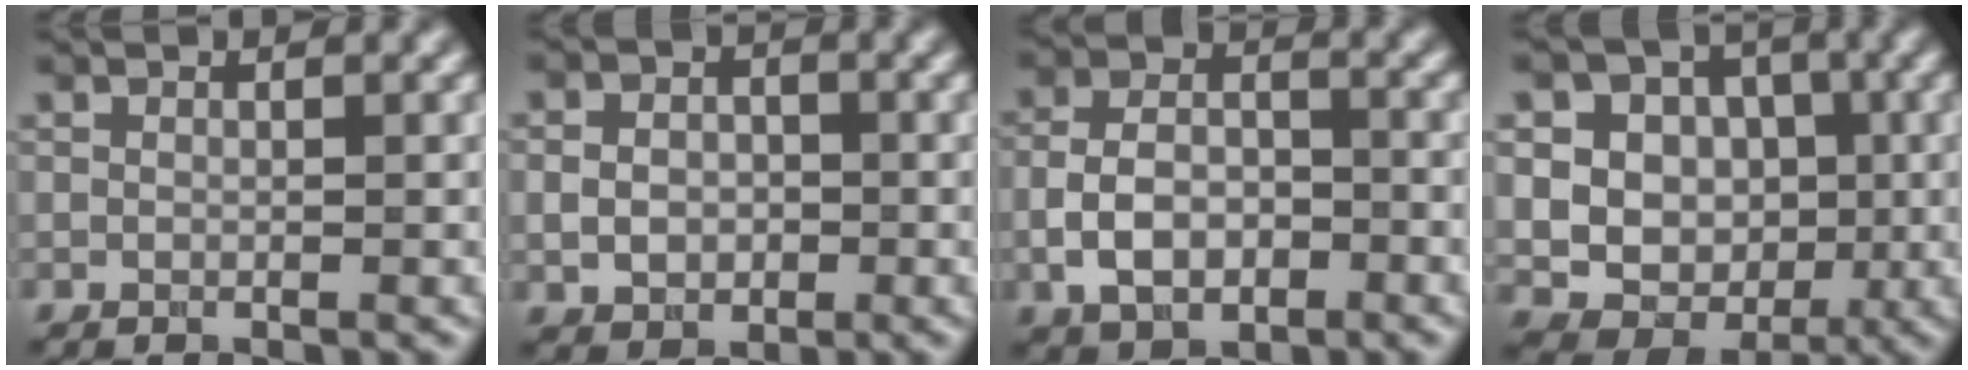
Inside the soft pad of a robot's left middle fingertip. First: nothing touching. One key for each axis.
{"total": 3.3, "fx": -0.4, "fy": 2.6, "fz": 2.0, "tx": -0.031, "ty": -0.003, "tz": -0.013}
{"total": 5.3, "fx": -1.8, "fy": 3.3, "fz": 3.7, "tx": -0.069, "ty": 0.004, "tz": -0.036}
{"total": 14.2, "fx": 1.5, "fy": 13.1, "fz": 5.3, "tx": -0.118, "ty": 0.035, "tz": 0.020}